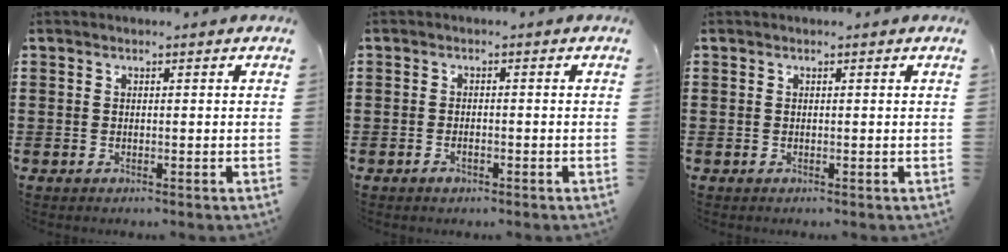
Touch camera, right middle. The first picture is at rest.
{"total": 1.4, "force": [-0.8, 0.5, 1.0], "torque": [-0.021, -0.002, -0.015]}
{"total": 0.0}